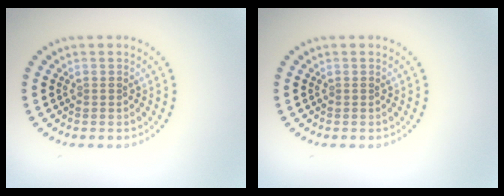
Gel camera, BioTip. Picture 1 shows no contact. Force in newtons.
{"total": 0.0}